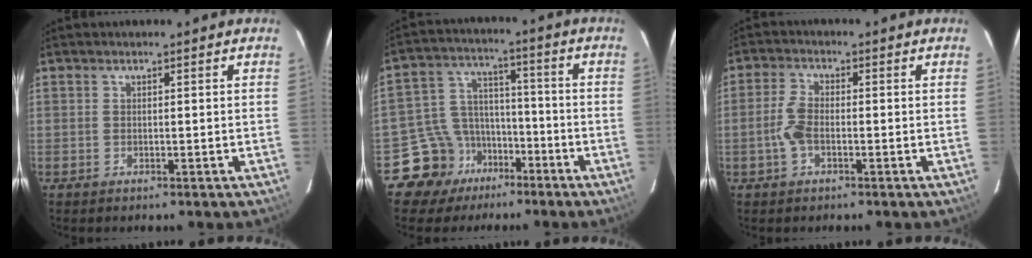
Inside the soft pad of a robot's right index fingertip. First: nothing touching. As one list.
[{"total": 10.4, "force": [-6.8, 7.8, 0.8], "torque": [-0.035, 0.049, -0.111]}, {"total": 4.3, "force": [-1.3, 2.1, 3.5], "torque": [-0.083, 0.006, -0.025]}]